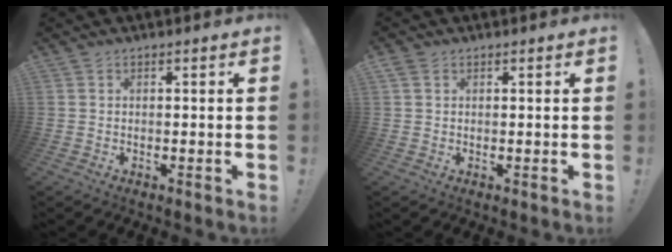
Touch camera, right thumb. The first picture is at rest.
{"total": 1.4, "force": [0.8, 0.9, 0.6], "torque": [-0.010, 0.000, 0.015]}